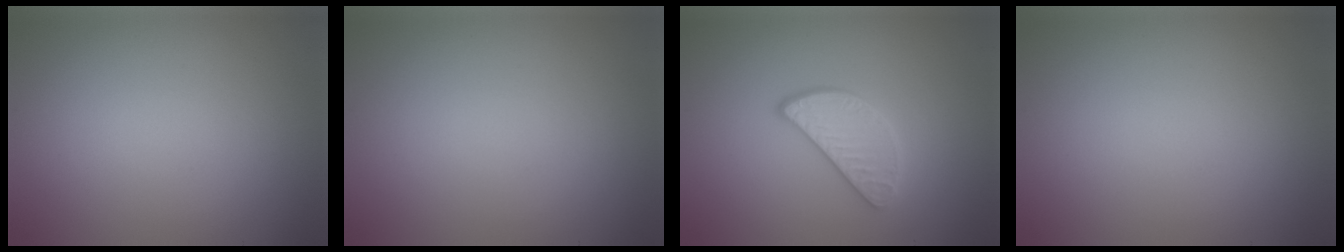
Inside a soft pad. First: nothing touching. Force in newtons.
{"total": 0.0}
{"total": 3.2, "press": 2.8, "slide": 1.5}
{"total": 0.0}